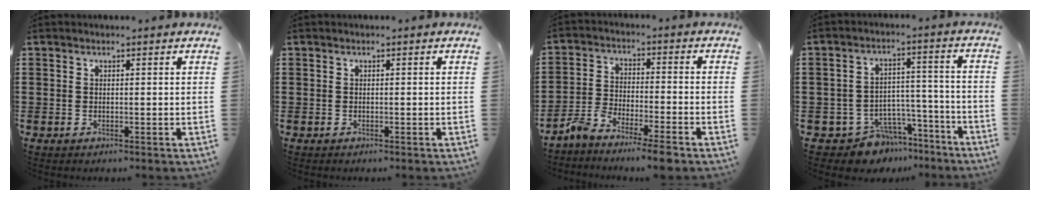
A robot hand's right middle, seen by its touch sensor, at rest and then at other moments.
{"total": 0.0}
{"total": 5.5, "force": [-5.2, 0.0, 1.8], "torque": [-0.043, -0.005, -0.102]}
{"total": 7.0, "force": [-6.0, 3.2, 1.3], "torque": [-0.031, 0.027, -0.113]}